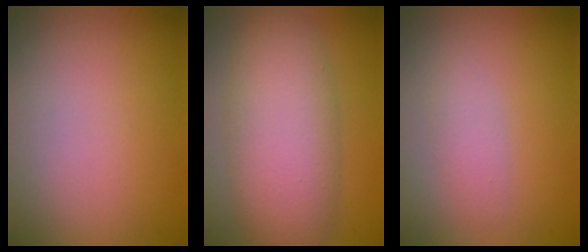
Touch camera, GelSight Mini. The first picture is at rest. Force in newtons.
{"total": 7.5, "press": 7.5, "slide": 0.3}
{"total": 1.4, "press": 1.4, "slide": 0.1}